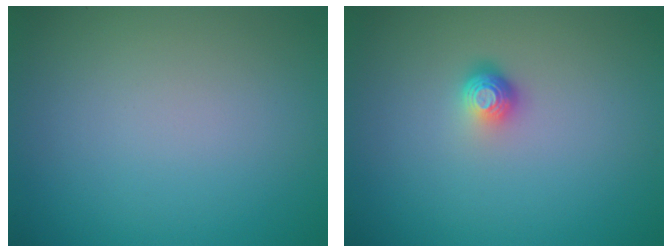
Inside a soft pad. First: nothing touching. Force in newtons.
{"total": 1.8, "press": 1.2, "slide": 1.3}